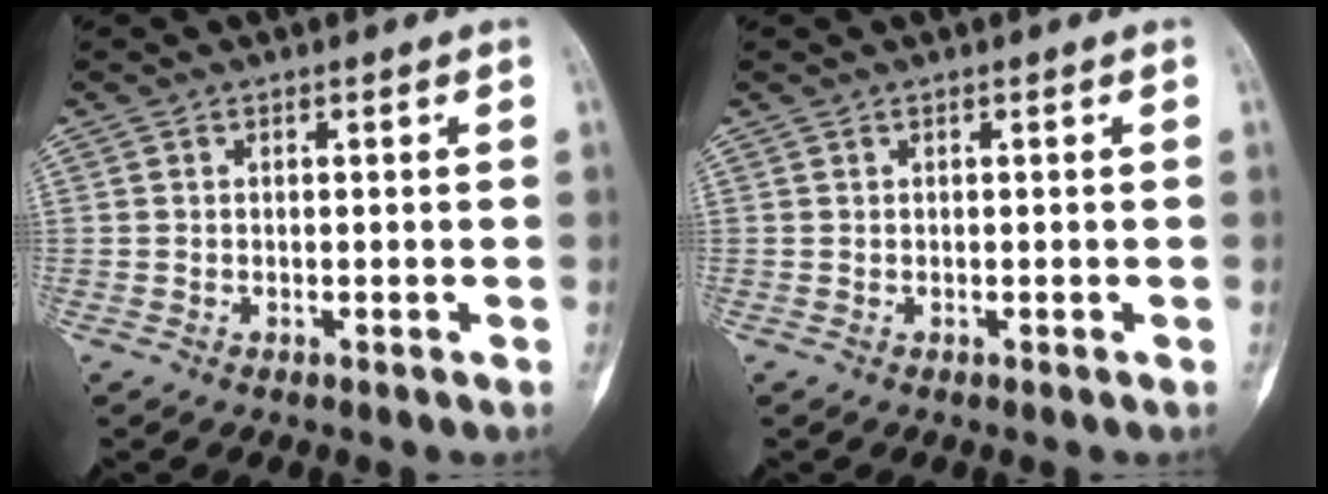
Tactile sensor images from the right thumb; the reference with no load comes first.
{"total": 0.0}